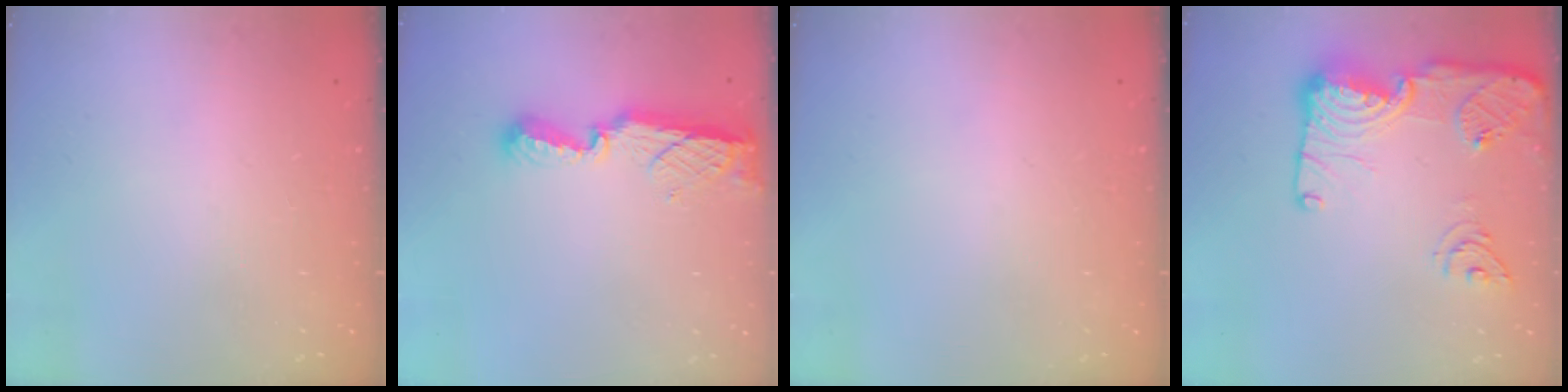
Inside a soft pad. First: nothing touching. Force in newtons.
{"total": 7.9, "press": 7.9, "slide": 0.3}
{"total": 0.0}
{"total": 18.5, "press": 18.4, "slide": 2.0}